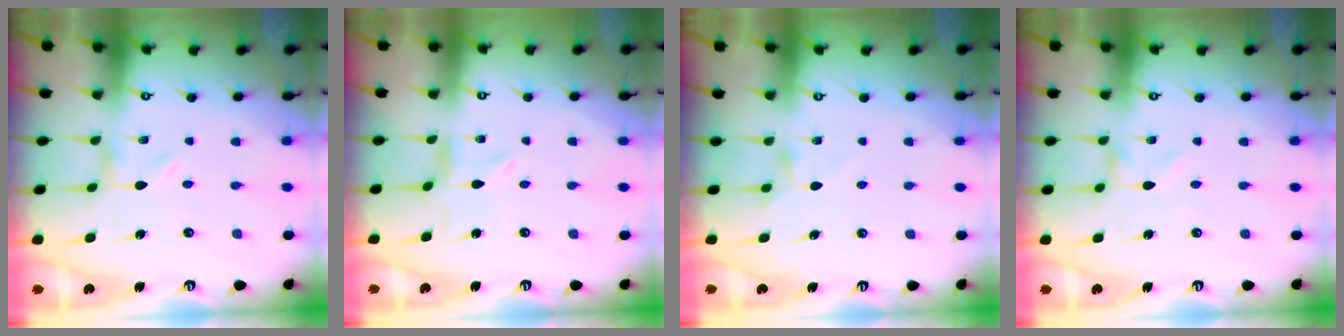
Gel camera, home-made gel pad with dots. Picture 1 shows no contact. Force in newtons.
{"total": 1.3, "press": 1.2, "slide": 0.3}
{"total": 3.6, "press": 3.6, "slide": 0.4}
{"total": 0.9, "press": 0.9, "slide": 0.1}